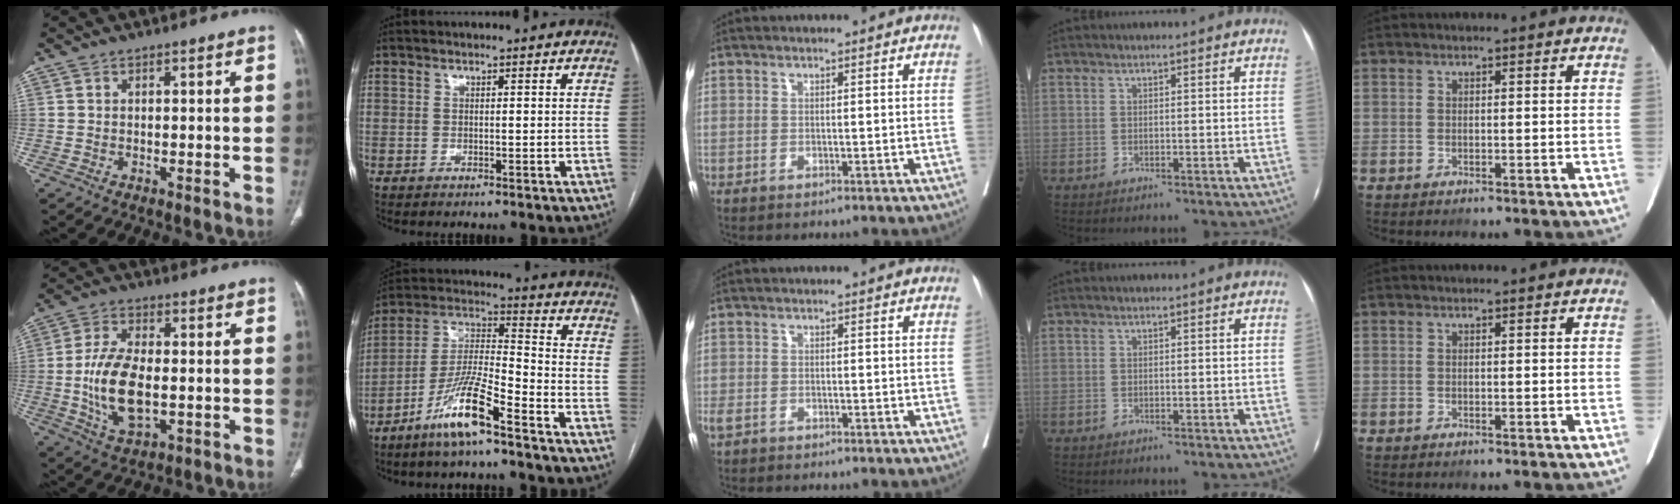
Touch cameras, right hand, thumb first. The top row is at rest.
{"thumb": {"total": 12.7, "force": [-1.6, 6.4, 10.9], "torque": [-0.213, -0.002, -0.024]}, "index": {"total": 11.4, "force": [-7.4, 0.8, 8.6], "torque": [-0.174, -0.014, -0.148]}, "middle": {"total": 2.3, "force": [-1.9, 1.0, 0.8], "torque": [-0.025, -0.004, -0.033]}}